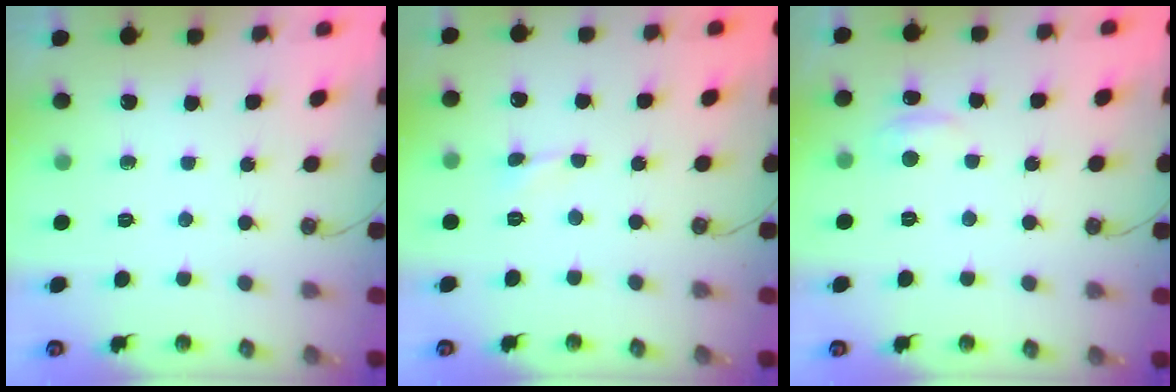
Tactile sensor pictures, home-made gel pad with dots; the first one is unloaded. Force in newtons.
{"total": 0.0}
{"total": 2.5, "press": 2.5, "slide": 0.4}